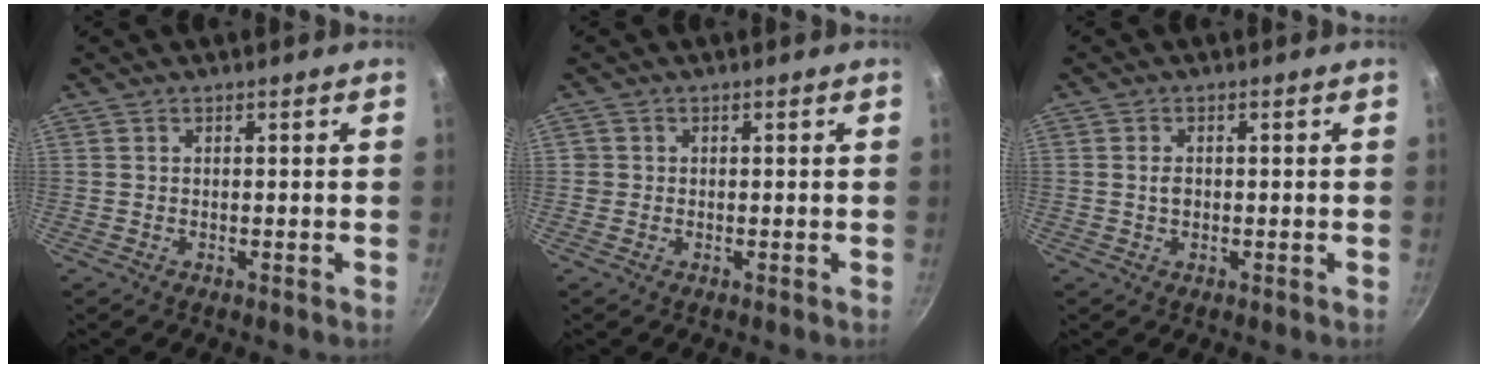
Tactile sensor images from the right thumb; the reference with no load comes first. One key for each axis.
{"total": 1.1, "fx": 0.0, "fy": 1.1, "fz": 0.1, "tx": 0.004, "ty": 0.004, "tz": -0.001}
{"total": 1.8, "fx": 0.0, "fy": 1.3, "fz": 1.3, "tx": -0.020, "ty": 0.002, "tz": 0.000}